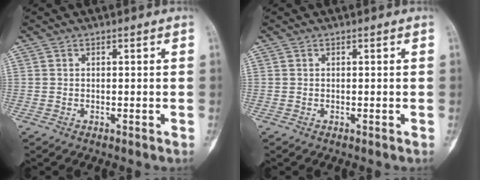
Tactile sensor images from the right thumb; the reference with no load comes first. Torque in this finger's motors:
{"motor_torque": [0.03, 0.03, 0.00, 0.00, 0.00]}